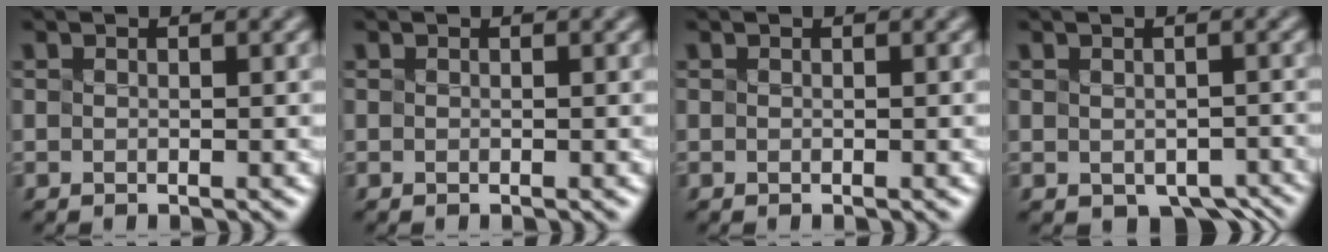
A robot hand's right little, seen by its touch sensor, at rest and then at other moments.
{"total": 0.0}
{"total": 0.0}
{"total": 3.7, "force": [-2.0, 2.3, 2.2], "torque": [-0.022, -0.019, -0.016]}